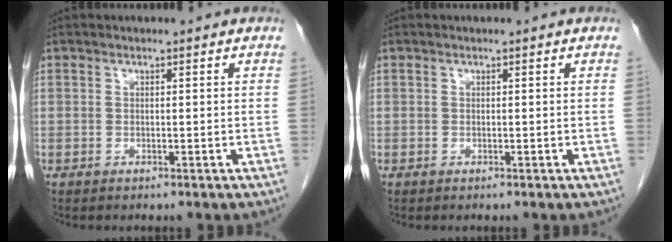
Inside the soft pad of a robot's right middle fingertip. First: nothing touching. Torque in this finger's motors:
{"motor_torque": [0.21, -0.01, 0.05, 0.00]}